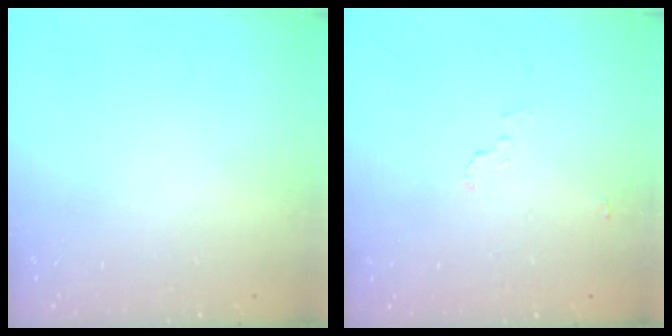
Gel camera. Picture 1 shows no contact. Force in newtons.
{"total": 2.2, "press": 2.2, "slide": 0.2}